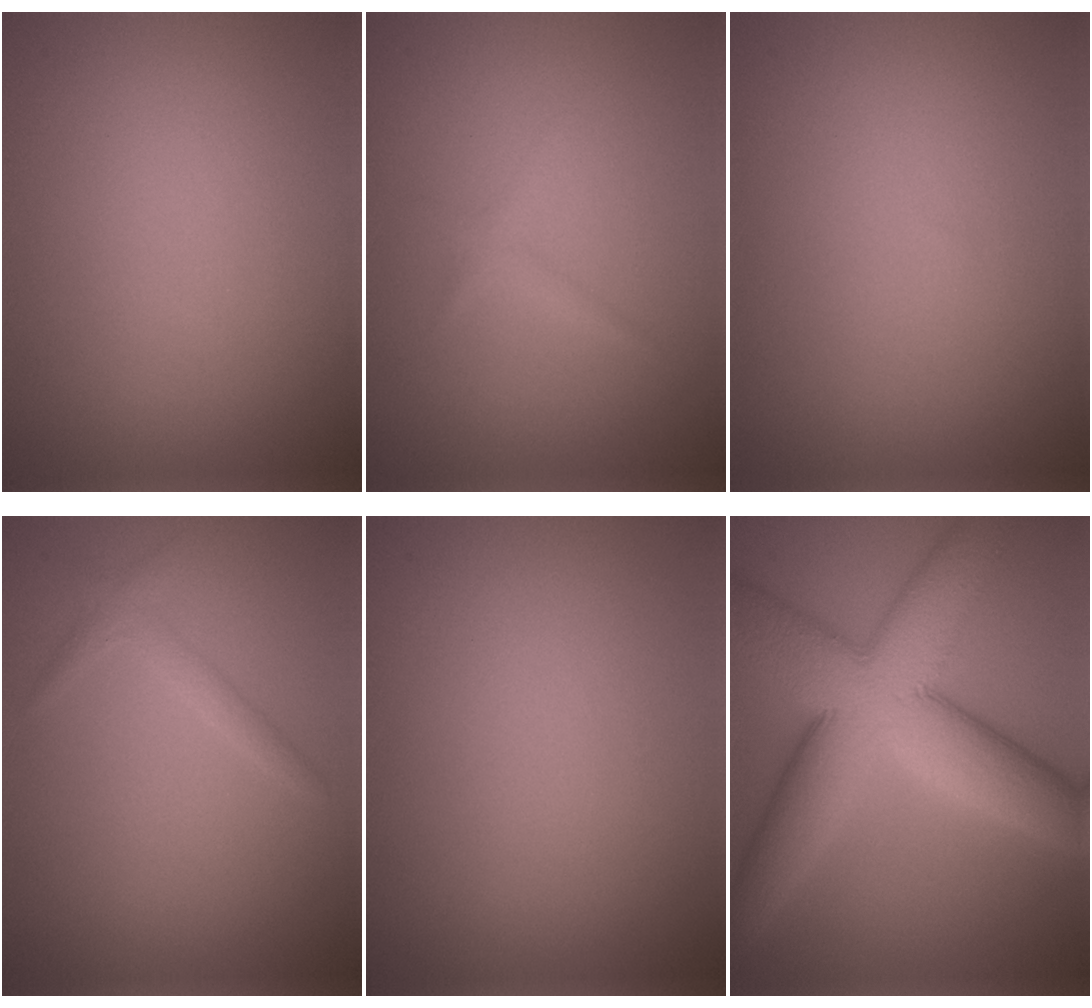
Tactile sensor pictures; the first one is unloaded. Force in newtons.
{"total": 0.9, "press": 0.9, "slide": 0.0}
{"total": 0.0}
{"total": 1.3, "press": 1.3, "slide": 0.0}
{"total": 0.0}
{"total": 11.8, "press": 11.8, "slide": 0.3}